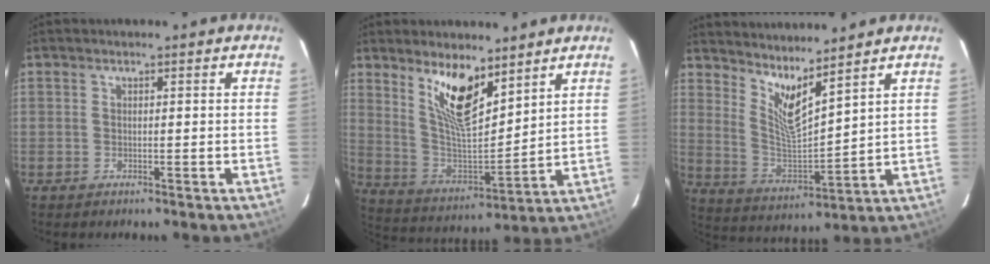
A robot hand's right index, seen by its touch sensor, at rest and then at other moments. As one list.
[{"total": 12.7, "force": [8.3, 4.0, 8.7], "torque": [-0.164, -0.008, 0.168]}, {"total": 9.4, "force": [7.3, 0.9, 5.8], "torque": [-0.104, -0.023, 0.143]}]